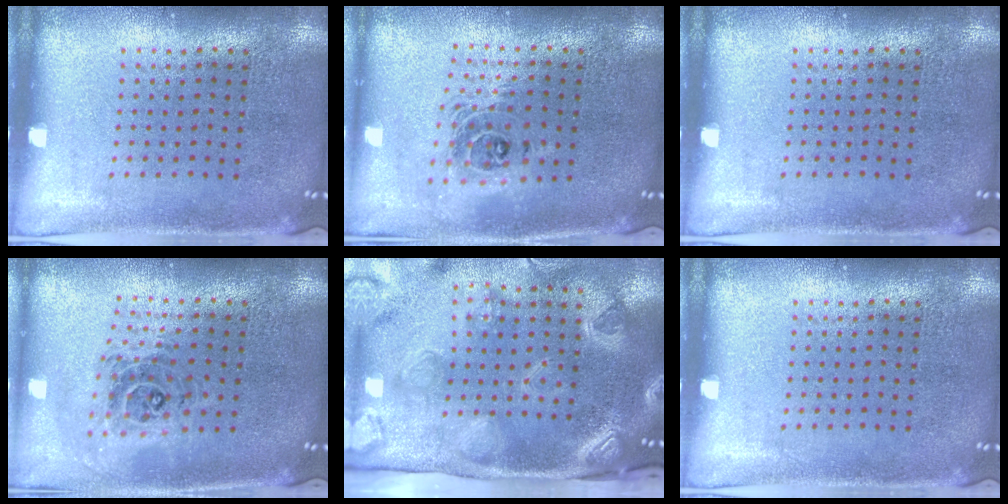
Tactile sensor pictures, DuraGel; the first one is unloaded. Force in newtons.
{"total": 1.9, "press": 1.4, "slide": 1.2}
{"total": 0.0}
{"total": 0.9, "press": 0.9, "slide": 0.2}
{"total": 3.9, "press": 2.9, "slide": 2.6}
{"total": 0.0}